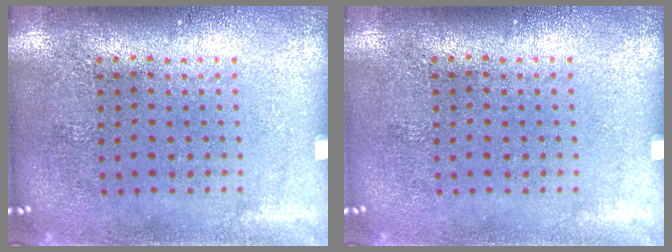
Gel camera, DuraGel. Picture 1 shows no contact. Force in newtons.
{"total": 0.0}